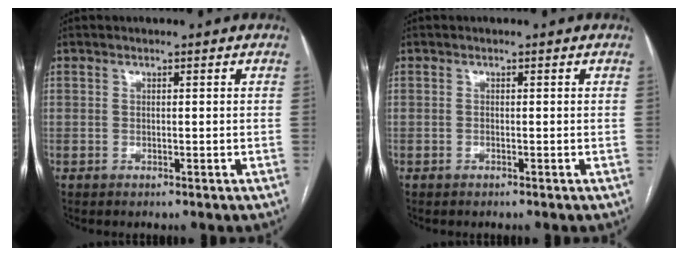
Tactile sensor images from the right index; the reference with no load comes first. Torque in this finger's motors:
{"motor_torque": [0.06, -0.05, 0.04, 0.01]}